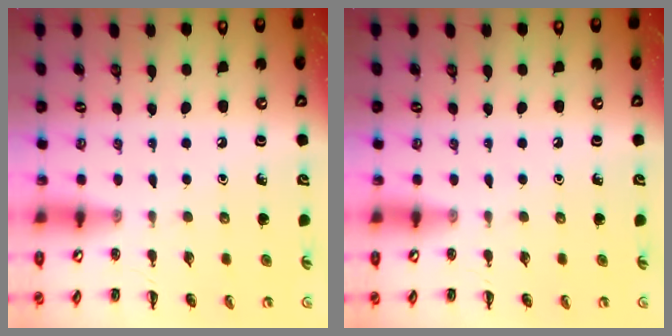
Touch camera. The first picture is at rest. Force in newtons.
{"total": 0.0}